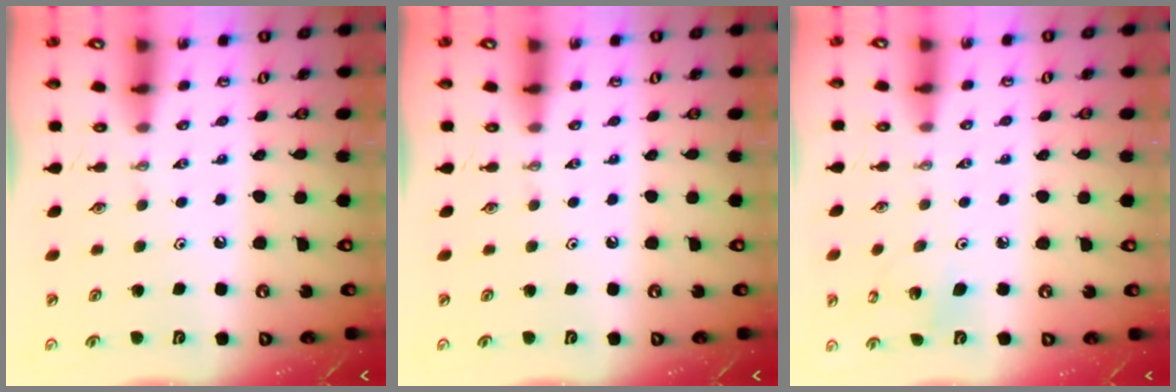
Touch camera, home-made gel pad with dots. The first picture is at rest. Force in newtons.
{"total": 0.0}
{"total": 5.0, "press": 4.4, "slide": 2.3}